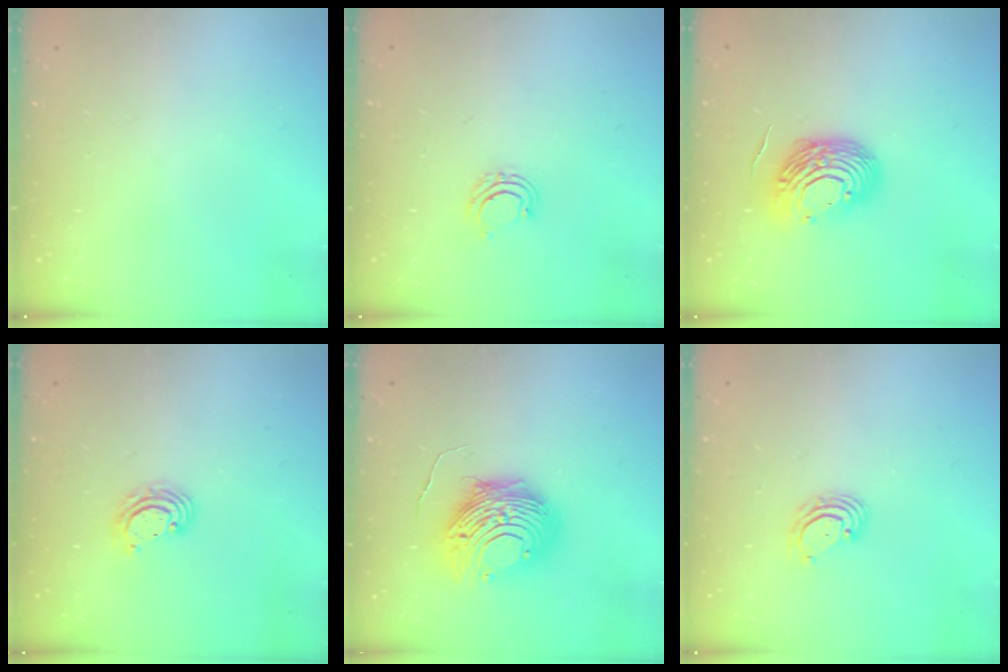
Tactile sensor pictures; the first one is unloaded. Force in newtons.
{"total": 4.7, "press": 4.7, "slide": 0.8}
{"total": 13.3, "press": 13.1, "slide": 2.1}
{"total": 4.6, "press": 4.6, "slide": 0.2}
{"total": 13.5, "press": 13.4, "slide": 1.4}
{"total": 3.4, "press": 3.4, "slide": 0.0}